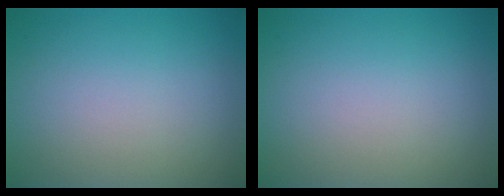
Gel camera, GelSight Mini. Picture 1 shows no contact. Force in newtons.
{"total": 0.0}